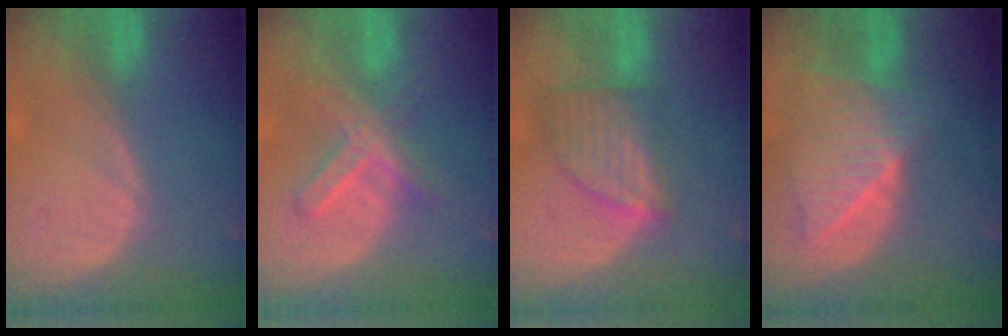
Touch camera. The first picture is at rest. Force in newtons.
{"total": 7.4, "press": 6.4, "slide": 3.9}
{"total": 7.3, "press": 6.8, "slide": 2.7}
{"total": 9.1, "press": 8.1, "slide": 4.0}